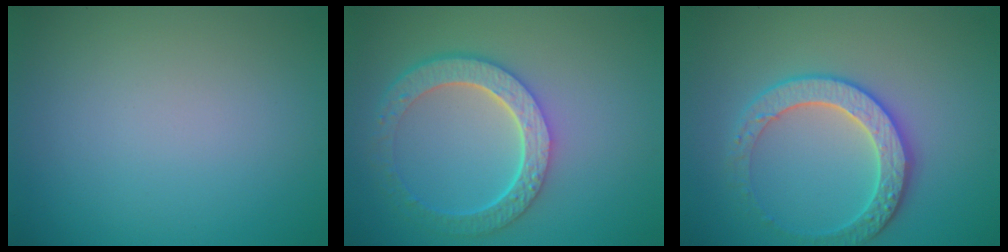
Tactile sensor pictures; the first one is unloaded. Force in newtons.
{"total": 5.7, "press": 4.3, "slide": 3.7}
{"total": 3.8, "press": 3.8, "slide": 0.7}